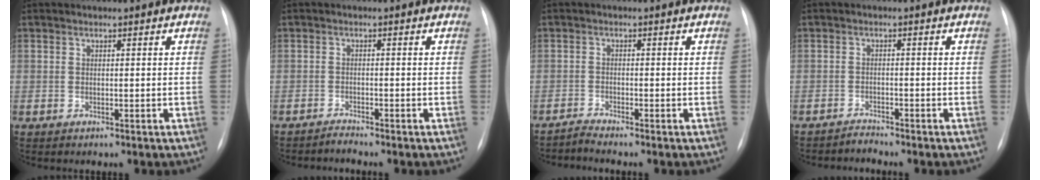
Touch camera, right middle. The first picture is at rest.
{"total": 1.3, "force": [-1.2, -0.3, -0.3], "torque": [0.005, -0.007, -0.020]}
{"total": 1.6, "force": [-1.5, -0.6, -0.3], "torque": [0.004, -0.011, -0.029]}
{"total": 1.6, "force": [-1.4, -0.3, -0.6], "torque": [0.017, -0.010, -0.023]}